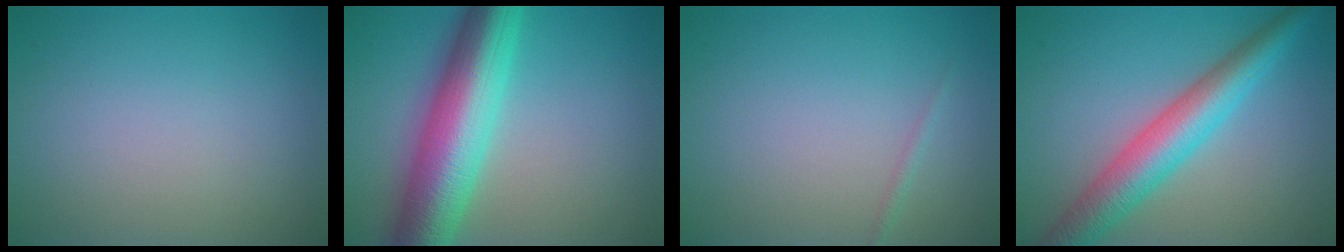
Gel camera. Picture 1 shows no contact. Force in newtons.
{"total": 10.3, "press": 10.3, "slide": 0.1}
{"total": 0.6, "press": 0.6, "slide": 0.1}
{"total": 6.4, "press": 6.4, "slide": 0.1}